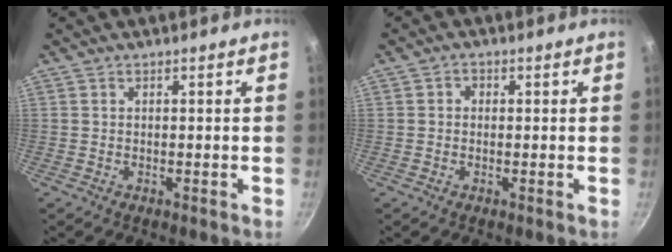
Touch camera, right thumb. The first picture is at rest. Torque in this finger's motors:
{"motor_torque": [-0.44, 0.21, -0.11, 0.06, -0.04]}